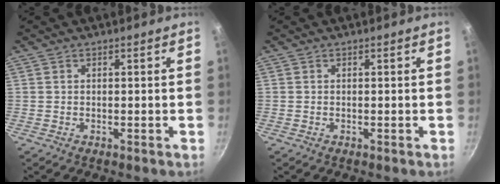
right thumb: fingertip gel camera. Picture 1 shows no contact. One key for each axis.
{"total": 0.0}